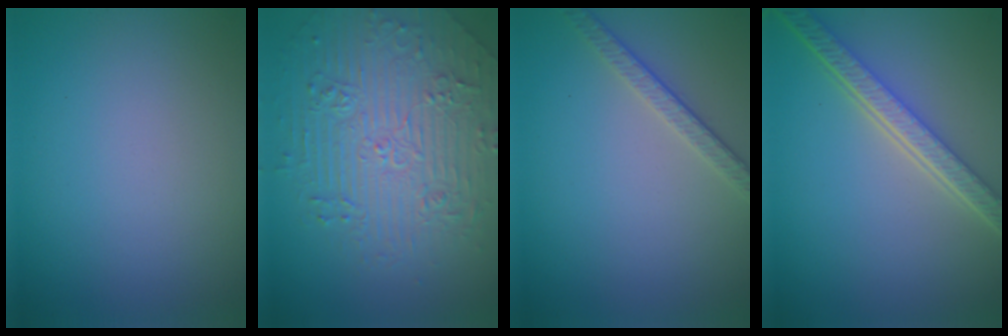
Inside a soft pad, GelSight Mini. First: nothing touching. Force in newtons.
{"total": 5.3, "press": 5.0, "slide": 1.6}
{"total": 2.5, "press": 2.2, "slide": 1.2}
{"total": 5.4, "press": 4.0, "slide": 3.6}